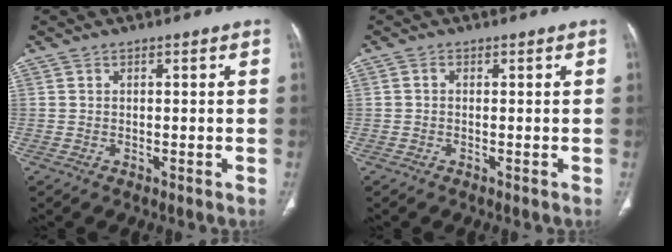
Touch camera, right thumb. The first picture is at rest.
{"total": 0.6, "force": [-0.1, 0.3, 0.5], "torque": [-0.009, 0.001, -0.005]}